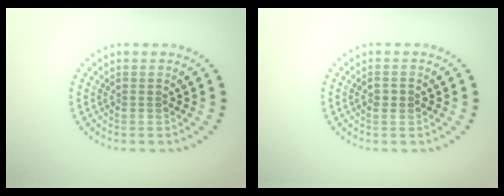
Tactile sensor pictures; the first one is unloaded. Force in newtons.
{"total": 1.1, "press": 1.1, "slide": 0.2}